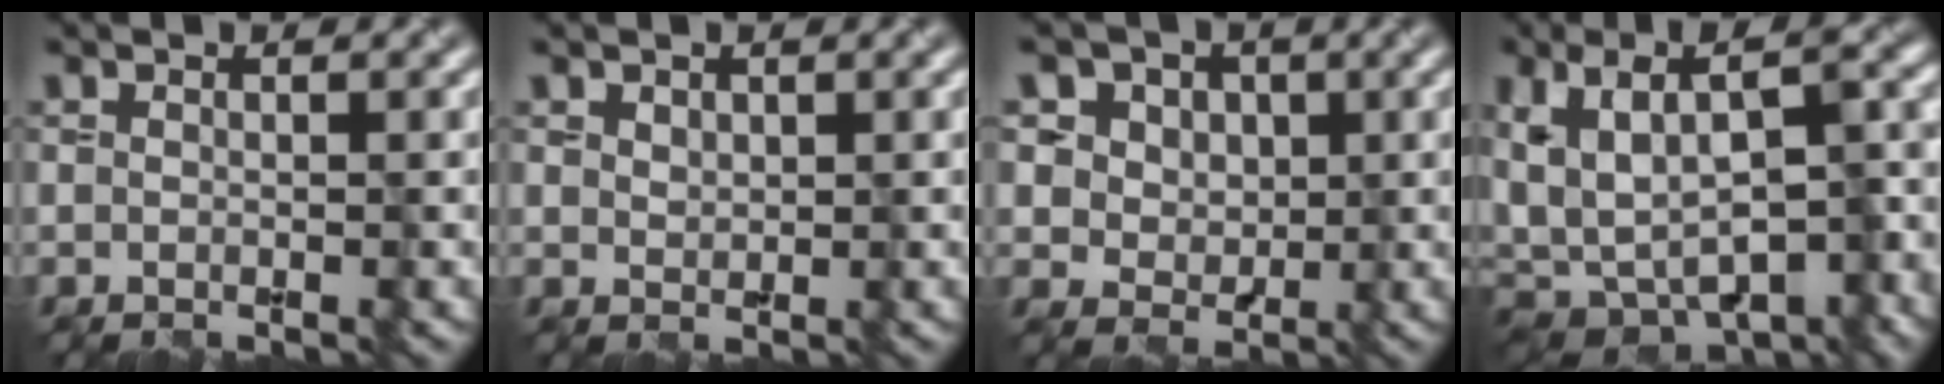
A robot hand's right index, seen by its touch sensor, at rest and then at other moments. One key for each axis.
{"total": 0.6, "fx": 0.5, "fy": 0.2, "fz": -0.2, "tx": -0.003, "ty": -0.003, "tz": 0.024}
{"total": 5.4, "fx": 2.3, "fy": 4.5, "fz": 2.0, "tx": -0.040, "ty": -0.004, "tz": 0.039}
{"total": 10.2, "fx": -0.8, "fy": 5.5, "fz": 8.6, "tx": -0.152, "ty": 0.003, "tz": 0.006}